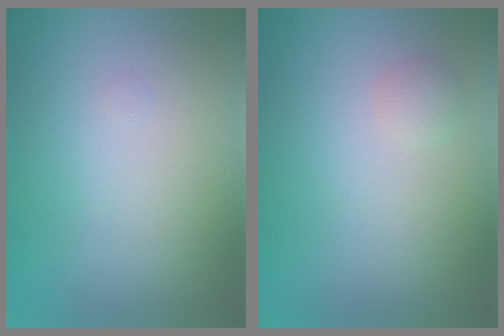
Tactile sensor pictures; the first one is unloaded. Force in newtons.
{"total": 1.0, "press": 1.0, "slide": 0.1}